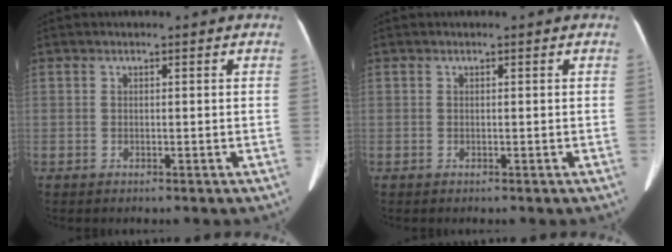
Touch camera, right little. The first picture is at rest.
{"total": 0.0}